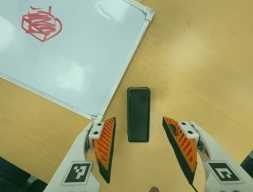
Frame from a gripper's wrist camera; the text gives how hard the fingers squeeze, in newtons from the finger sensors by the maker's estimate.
{"total": 0.0}